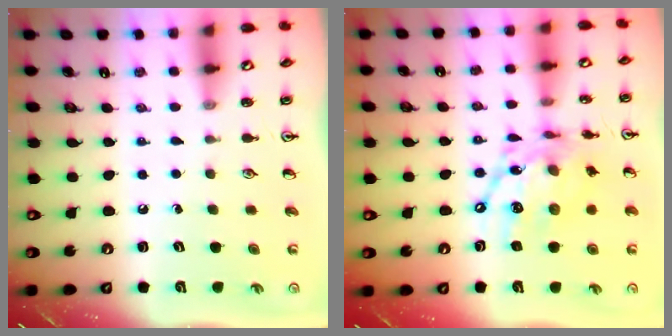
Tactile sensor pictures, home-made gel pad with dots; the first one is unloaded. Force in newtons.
{"total": 14.2, "press": 14.2, "slide": 1.1}